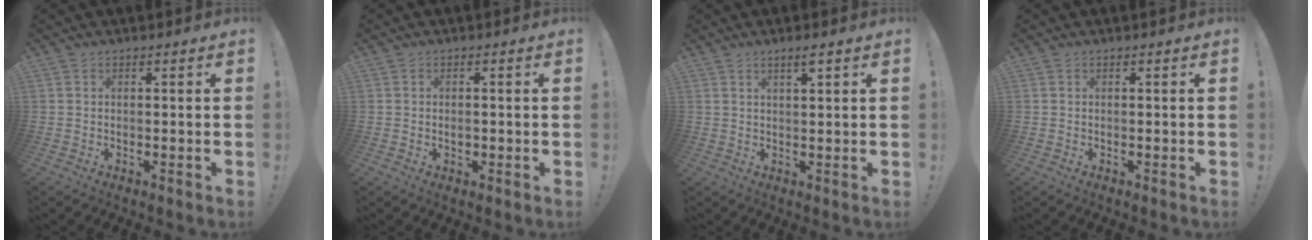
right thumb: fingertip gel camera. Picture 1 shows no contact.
{"total": 1.0, "force": [-0.2, 0.8, 0.6], "torque": [-0.005, -0.001, -0.004]}
{"total": 2.7, "force": [1.7, 0.0, 2.1], "torque": [-0.030, -0.008, 0.024]}
{"total": 0.0}